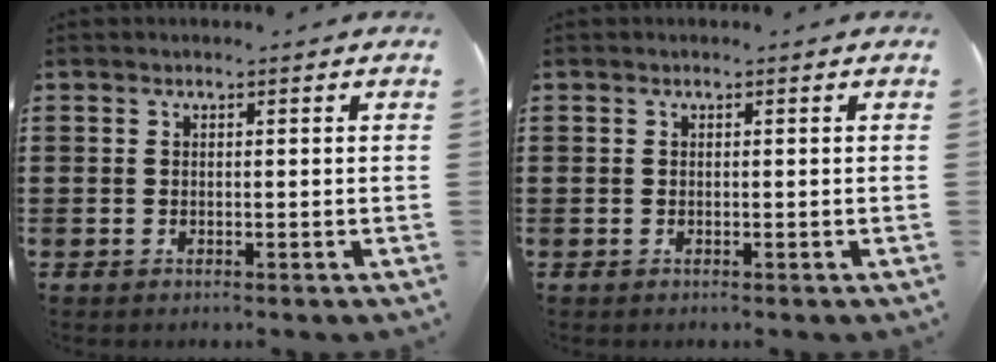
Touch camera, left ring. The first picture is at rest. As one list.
[{"total": 0.0}]